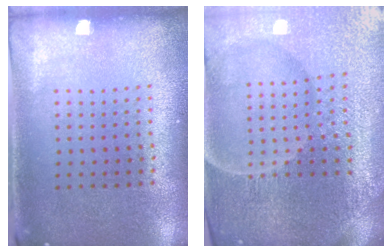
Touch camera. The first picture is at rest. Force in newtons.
{"total": 6.3, "press": 5.7, "slide": 2.7}